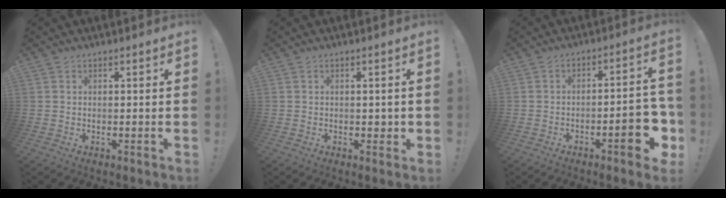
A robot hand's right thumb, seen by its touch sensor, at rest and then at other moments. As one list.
[{"total": 1.6, "force": [-0.1, 1.2, 1.0], "torque": [-0.014, 0.004, -0.004]}, {"total": 11.7, "force": [-4.9, 3.4, 10.0], "torque": [-0.125, 0.021, -0.073]}]